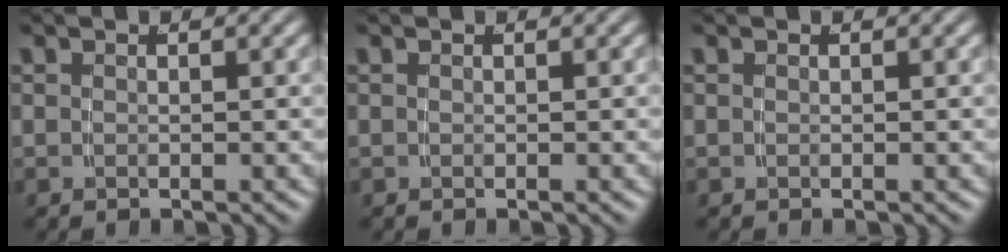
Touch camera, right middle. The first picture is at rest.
{"total": 0.0}
{"total": 0.0}